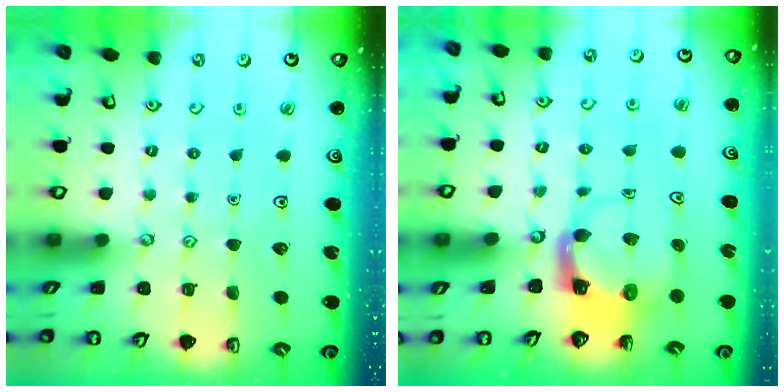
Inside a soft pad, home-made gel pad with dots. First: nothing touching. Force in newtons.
{"total": 3.9, "press": 3.8, "slide": 0.4}